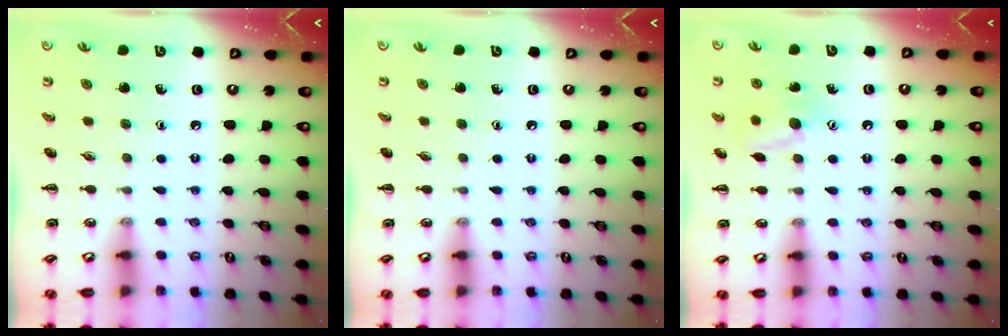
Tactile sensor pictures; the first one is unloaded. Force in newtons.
{"total": 0.0}
{"total": 9.7, "press": 9.6, "slide": 0.7}